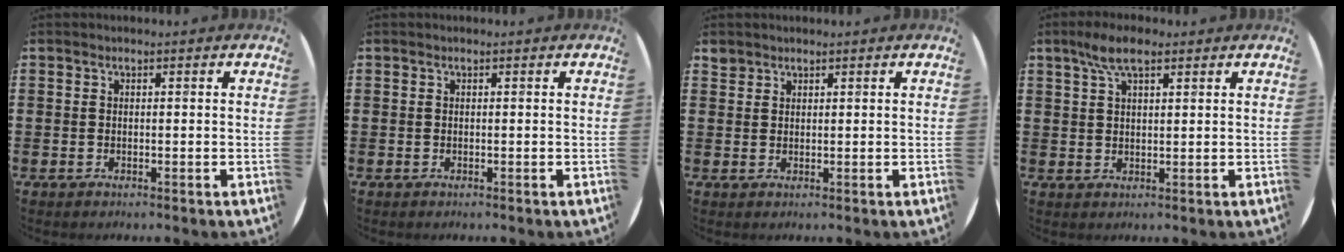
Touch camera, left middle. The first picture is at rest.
{"total": 0.0}
{"total": 1.3, "force": [1.2, 0.5, -0.1], "torque": [-0.001, 0.003, 0.024]}
{"total": 4.9, "force": [3.1, 1.7, 3.4], "torque": [-0.073, 0.007, 0.055]}